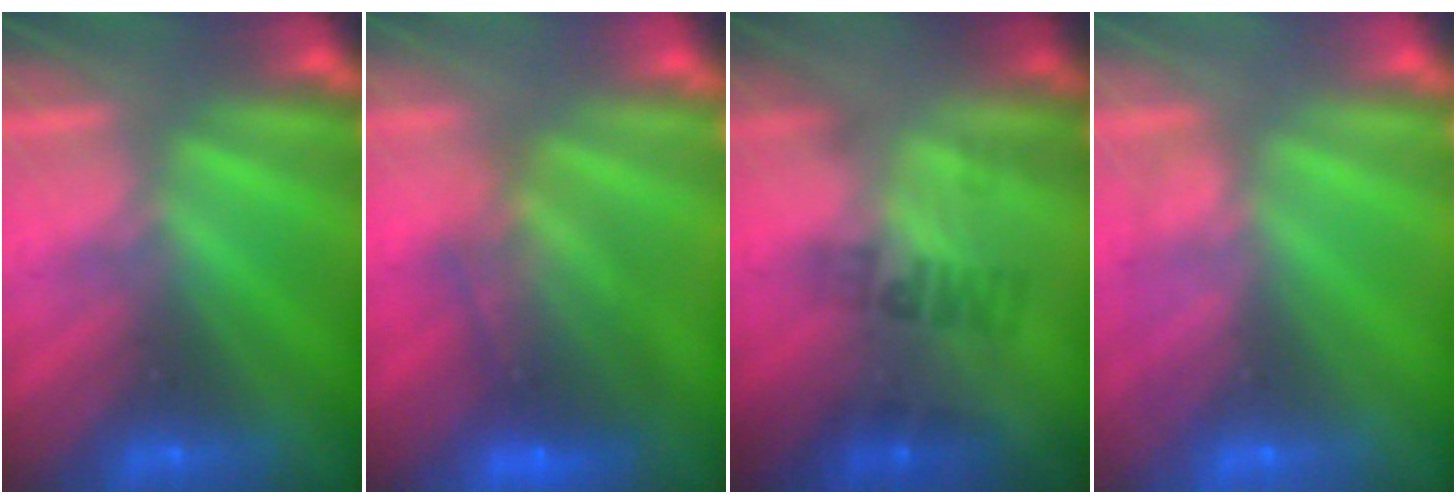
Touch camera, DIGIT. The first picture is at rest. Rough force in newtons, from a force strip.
{"total": 5.9}
{"total": 2.3}
{"total": 2.0}